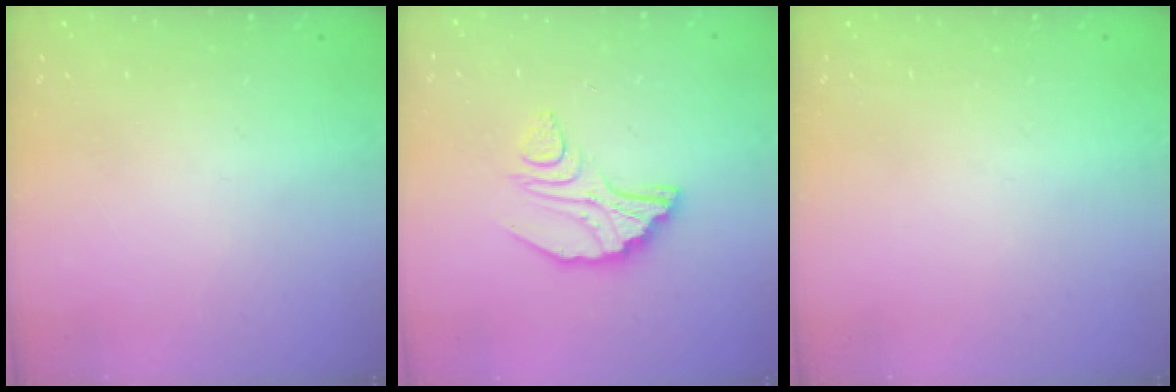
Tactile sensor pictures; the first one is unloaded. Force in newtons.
{"total": 10.0, "press": 9.9, "slide": 0.9}
{"total": 0.0}